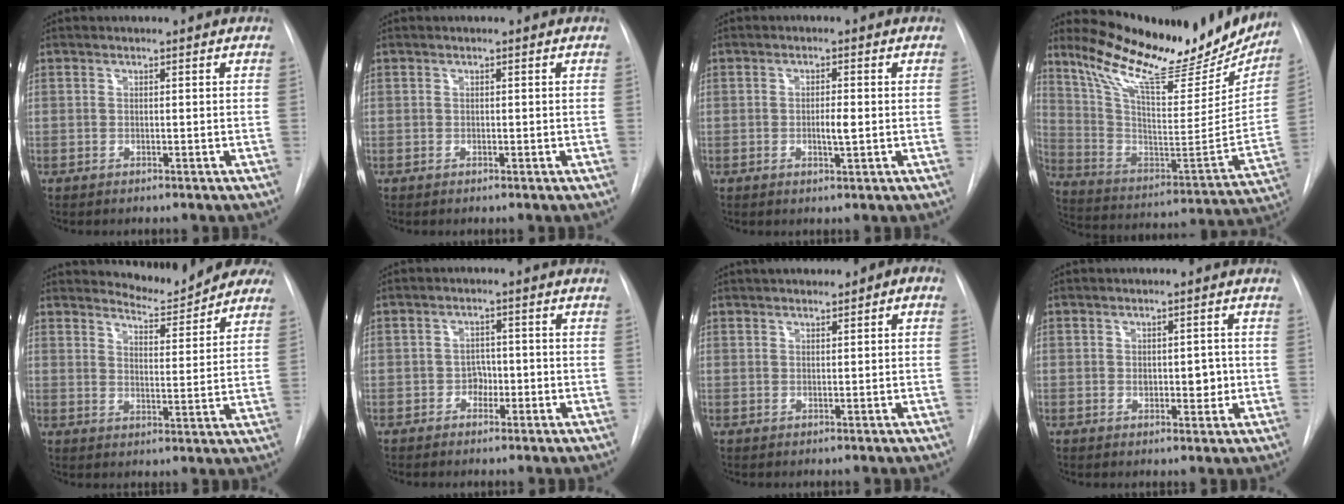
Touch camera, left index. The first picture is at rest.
{"total": 0.5, "force": [-0.5, 0.0, 0.0], "torque": [0.006, -0.004, -0.008]}
{"total": 2.5, "force": [-0.8, 0.4, 2.3], "torque": [-0.041, -0.008, -0.012]}
{"total": 25.9, "force": [21.5, 6.8, 12.8], "torque": [-0.210, -0.038, 0.313]}
{"total": 9.0, "force": [8.7, 1.5, 1.6], "torque": [-0.012, -0.026, 0.109]}
{"total": 2.5, "force": [-1.5, 1.7, 1.1], "torque": [-0.009, 0.002, -0.024]}
{"total": 4.7, "force": [2.1, 1.8, 3.8], "torque": [-0.059, 0.018, 0.027]}
{"total": 3.5, "force": [-0.6, 2.1, 2.8], "torque": [-0.028, -0.005, -0.004]}